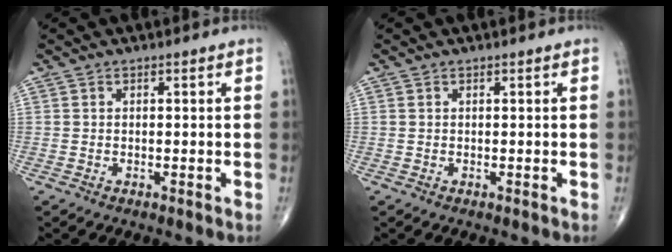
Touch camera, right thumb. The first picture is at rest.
{"total": 0.0}